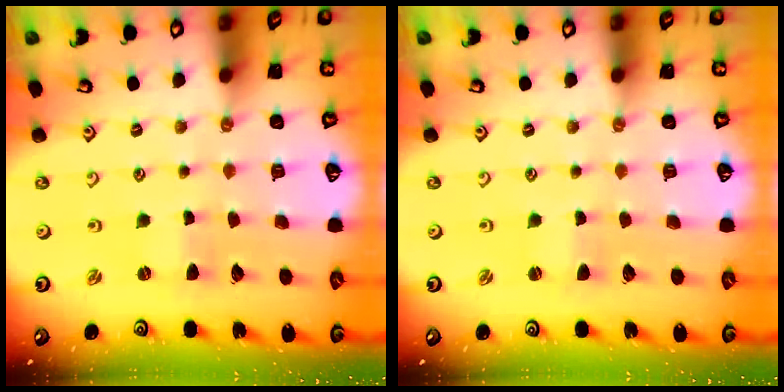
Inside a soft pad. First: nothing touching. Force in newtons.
{"total": 1.5, "press": 1.4, "slide": 0.3}